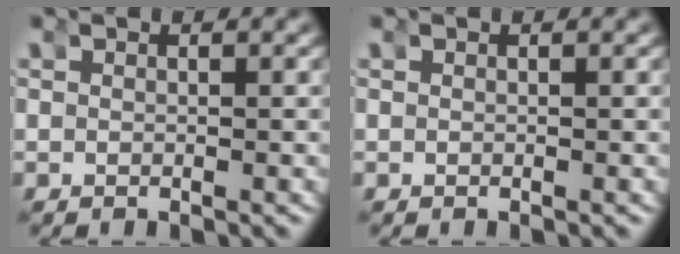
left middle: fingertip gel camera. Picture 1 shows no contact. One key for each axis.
{"total": 0.0}